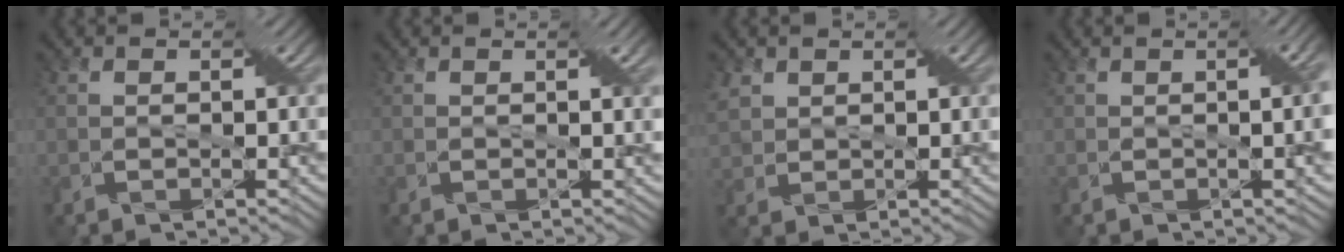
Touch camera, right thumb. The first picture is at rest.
{"total": 1.0, "force": [0.4, -0.5, 0.8], "torque": [-0.014, 0.006, 0.009]}
{"total": 3.7, "force": [1.4, 2.8, 1.9], "torque": [-0.061, 0.004, 0.027]}
{"total": 4.8, "force": [0.2, 0.7, 4.7], "torque": [-0.068, 0.011, 0.001]}